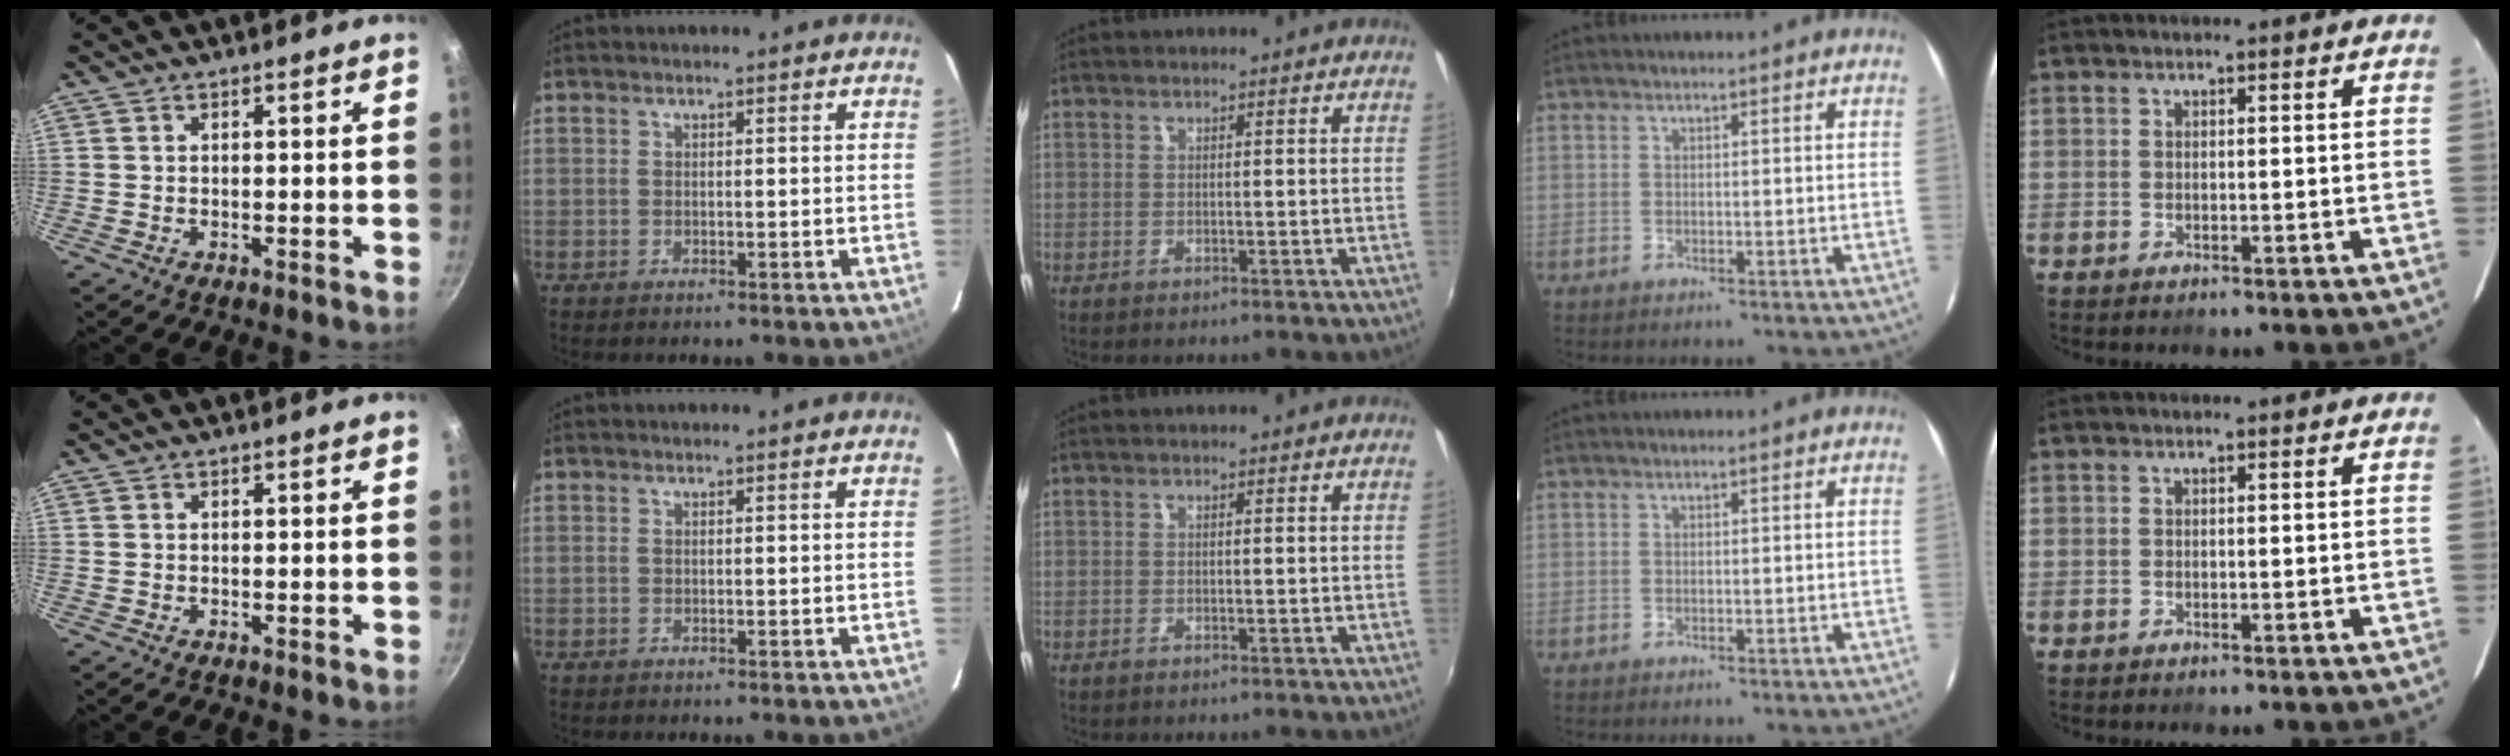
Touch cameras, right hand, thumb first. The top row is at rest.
{}